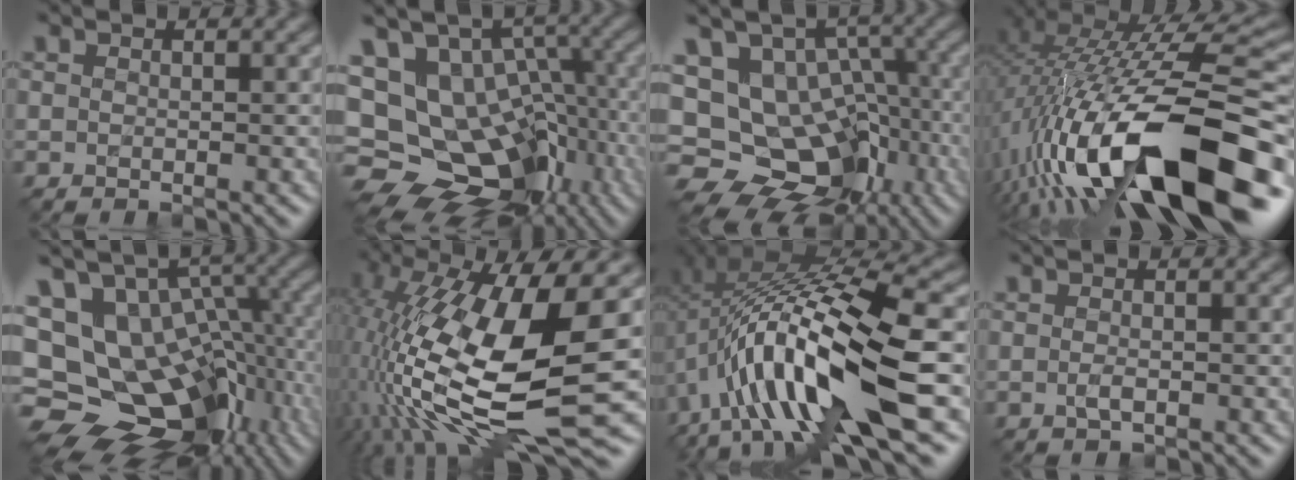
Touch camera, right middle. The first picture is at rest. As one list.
[{"total": 17.1, "force": [-5.6, 12.5, 10.2], "torque": [-0.179, 0.008, -0.064]}, {"total": 15.5, "force": [-5.7, 11.7, 8.3], "torque": [-0.144, 0.003, -0.079]}, {"total": 17.8, "force": [-4.2, 7.4, 15.6], "torque": [-0.278, 0.001, -0.071]}, {"total": 17.1, "force": [-4.3, 11.8, 11.6], "torque": [-0.201, 0.001, -0.033]}, {"total": 16.8, "force": [-2.8, 6.1, 15.4], "torque": [-0.312, 0.003, -0.055]}, {"total": 15.1, "force": [-2.5, 4.8, 14.1], "torque": [-0.262, 0.007, -0.041]}, {"total": 1.0, "force": [-0.2, 0.4, 0.9], "torque": [-0.023, -0.003, -0.006]}]